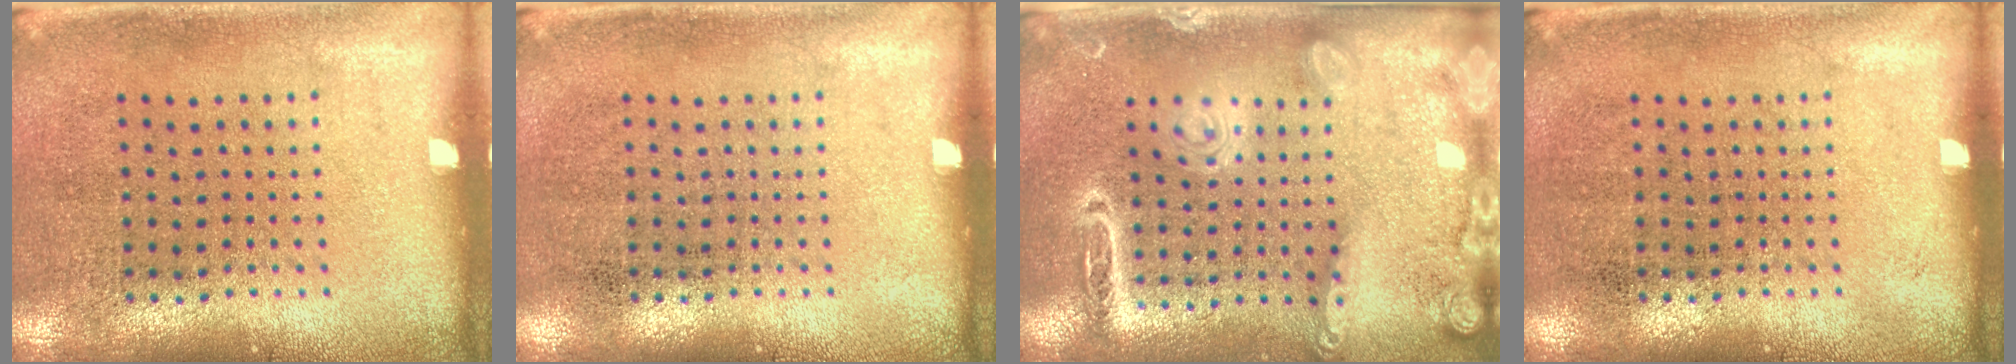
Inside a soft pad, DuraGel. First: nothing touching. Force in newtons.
{"total": 0.0}
{"total": 2.1, "press": 1.9, "slide": 0.9}
{"total": 0.0}